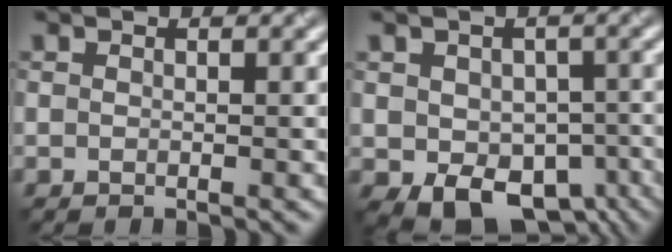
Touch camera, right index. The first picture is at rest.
{"total": 8.3, "force": [-3.4, 5.4, 5.3], "torque": [-0.081, -0.025, -0.041]}